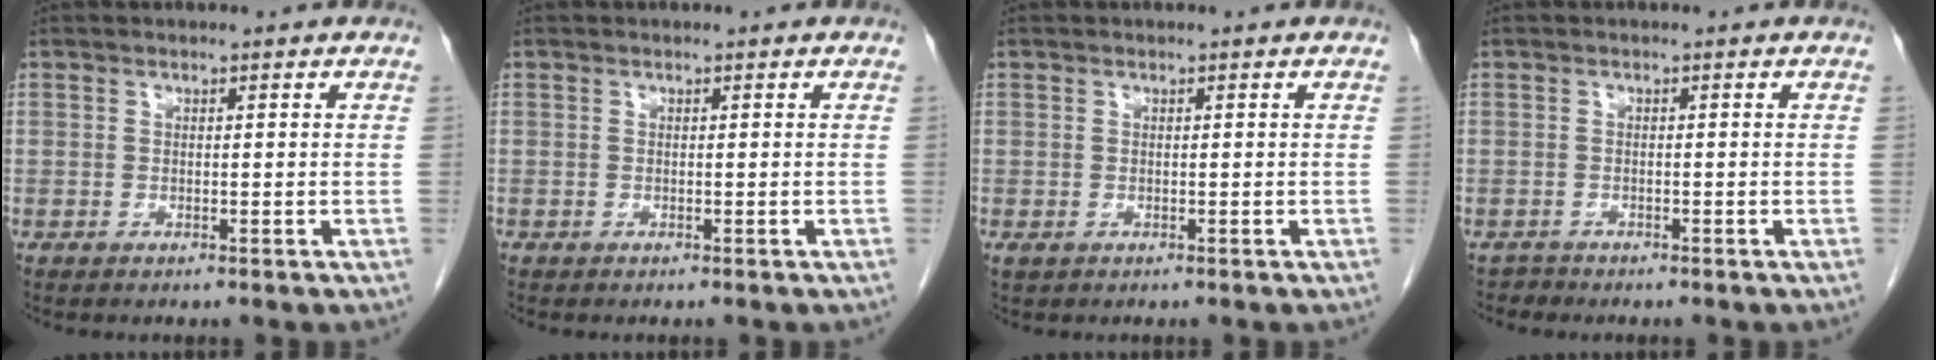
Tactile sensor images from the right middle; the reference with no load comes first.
{"total": 0.0}
{"total": 0.5, "force": [0.1, 0.4, 0.3], "torque": [-0.010, 0.000, 0.005]}
{"total": 0.8, "force": [-0.7, 0.2, -0.3], "torque": [0.000, -0.003, -0.015]}